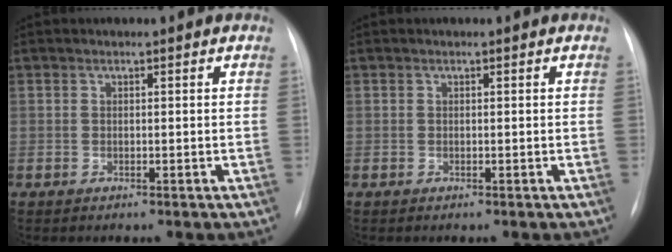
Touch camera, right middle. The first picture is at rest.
{"total": 0.0}